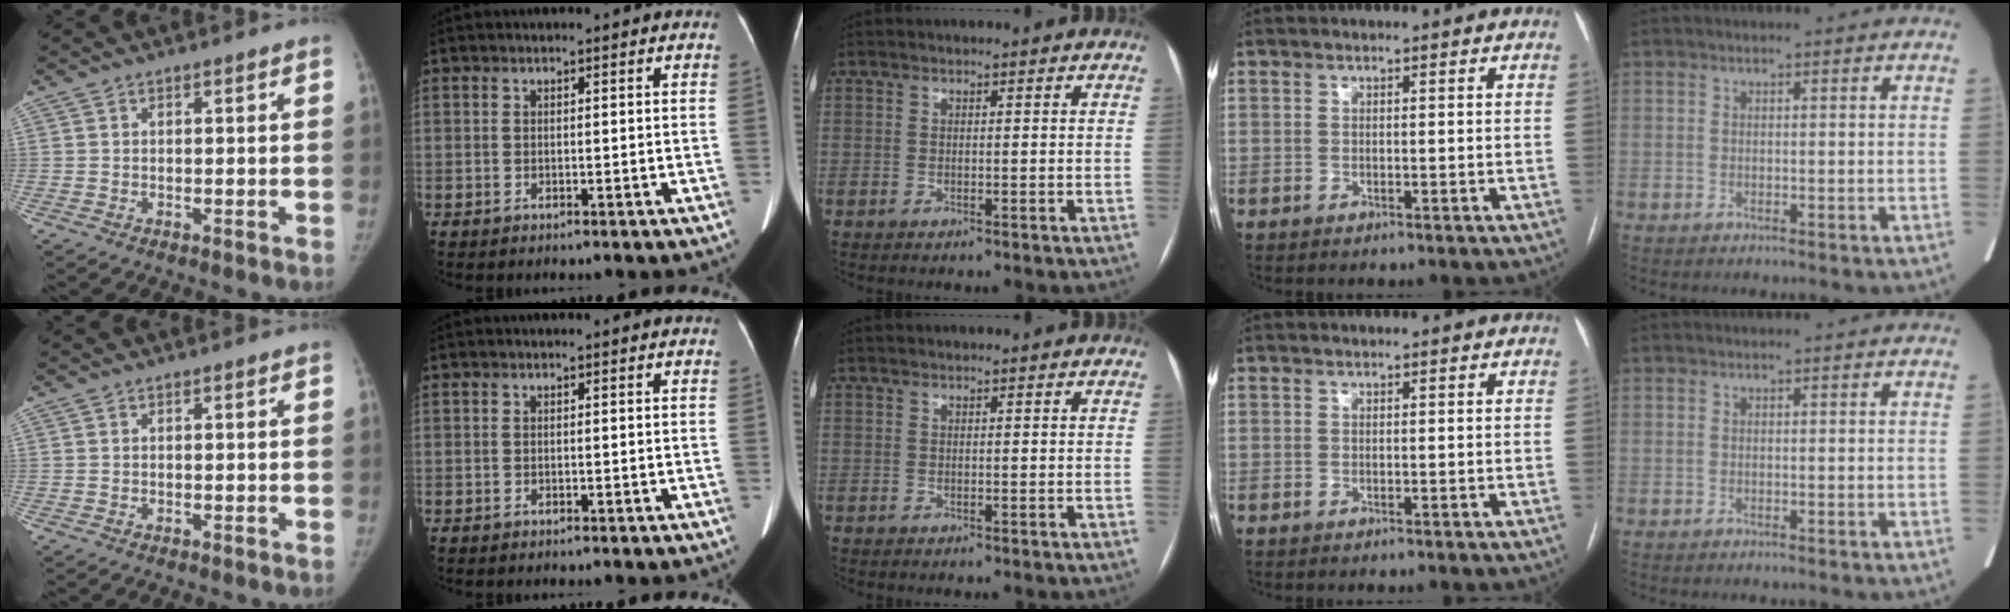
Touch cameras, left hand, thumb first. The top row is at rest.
{}